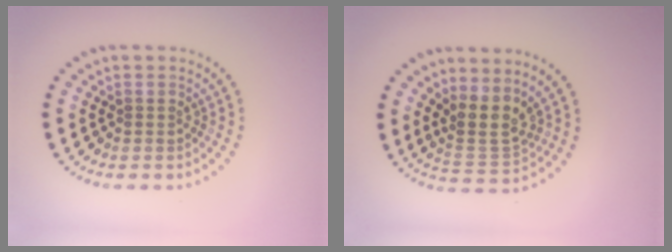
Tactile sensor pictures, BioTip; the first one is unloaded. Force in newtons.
{"total": 3.3, "press": 2.4, "slide": 2.2}